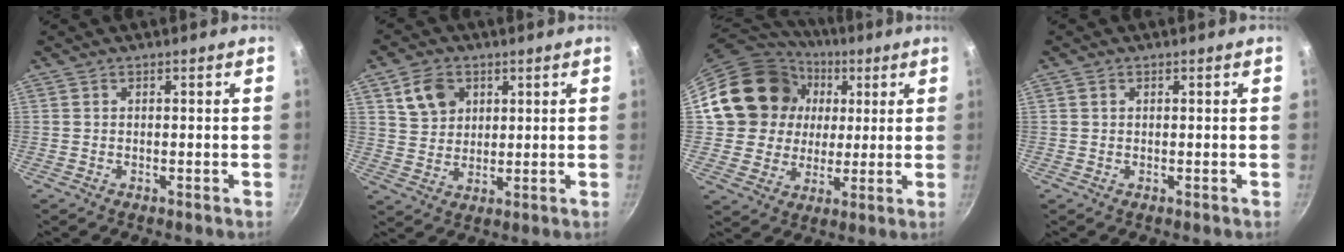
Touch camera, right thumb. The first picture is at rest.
{"total": 7.7, "force": [3.3, 6.0, 3.7], "torque": [-0.045, -0.004, 0.064]}
{"total": 19.6, "force": [4.7, 17.2, 7.9], "torque": [-0.133, 0.017, 0.087]}
{"total": 0.8, "force": [0.3, 0.7, 0.3], "torque": [-0.004, 0.003, 0.004]}